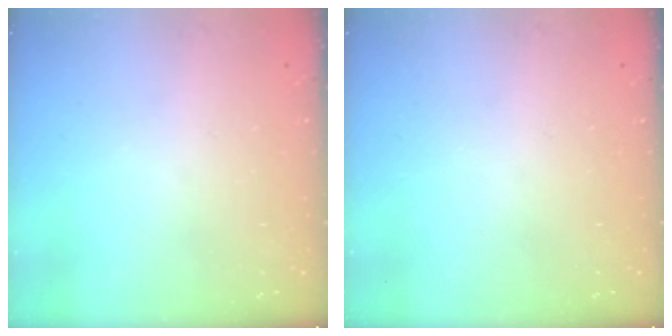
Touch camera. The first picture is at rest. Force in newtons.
{"total": 0.0}